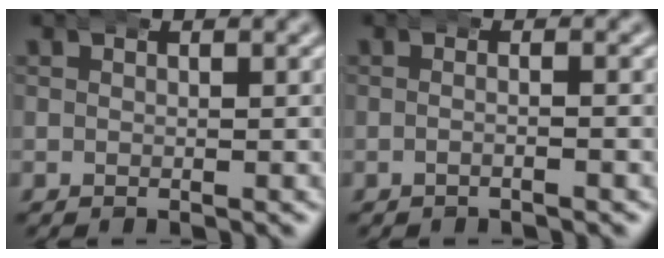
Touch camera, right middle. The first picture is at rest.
{"total": 1.2, "force": [-0.7, -0.1, 0.9], "torque": [-0.012, 0.003, -0.018]}